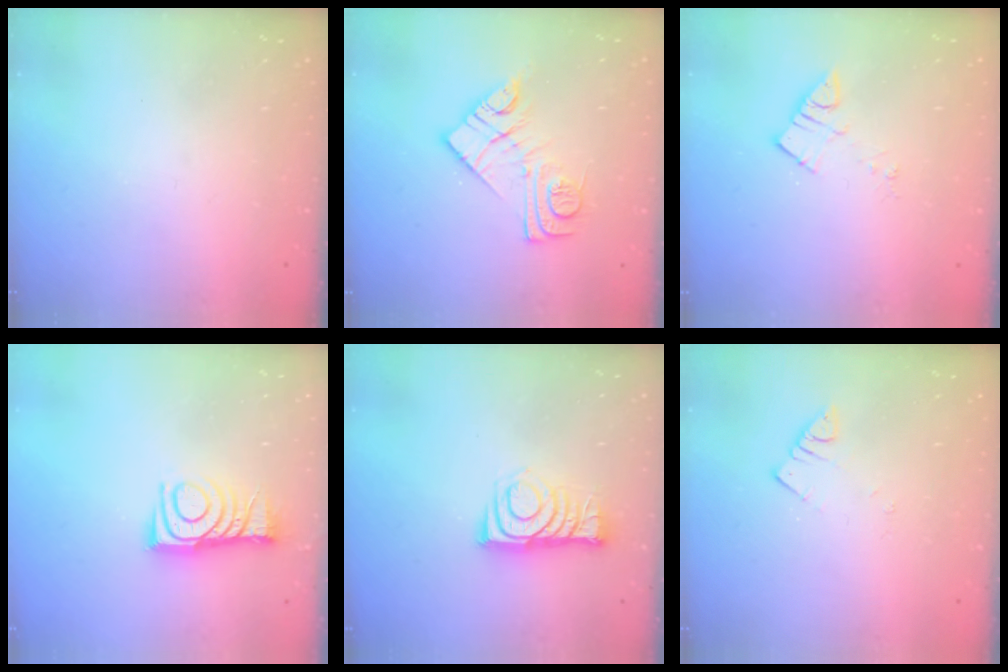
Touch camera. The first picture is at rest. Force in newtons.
{"total": 12.6, "press": 12.6, "slide": 0.8}
{"total": 5.0, "press": 5.0, "slide": 0.4}
{"total": 9.9, "press": 9.9, "slide": 0.8}
{"total": 8.9, "press": 8.8, "slide": 0.9}
{"total": 2.5, "press": 2.5, "slide": 0.3}